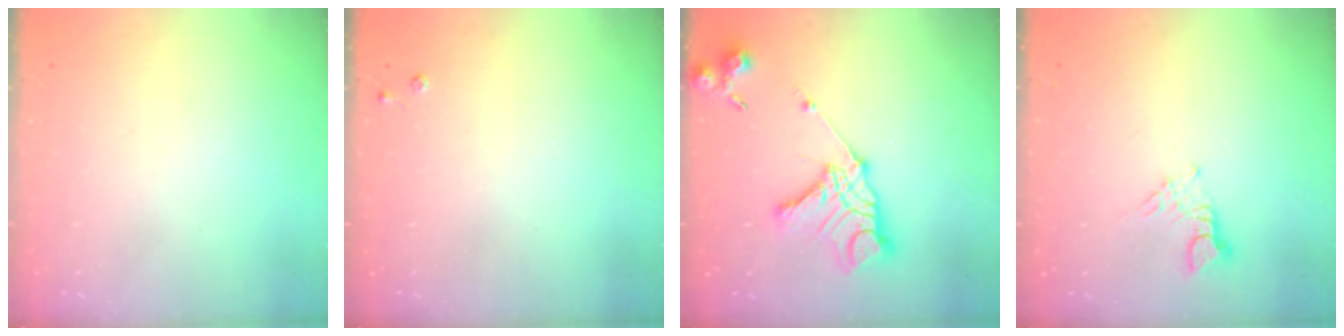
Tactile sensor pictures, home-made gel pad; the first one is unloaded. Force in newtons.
{"total": 2.7, "press": 2.7, "slide": 0.4}
{"total": 18.7, "press": 18.6, "slide": 1.5}
{"total": 2.3, "press": 2.3, "slide": 0.3}